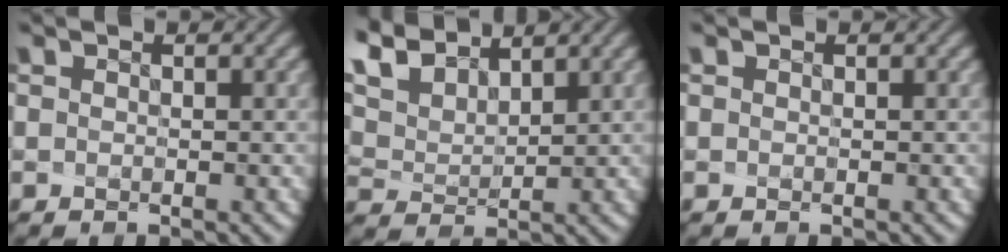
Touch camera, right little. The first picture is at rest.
{"total": 3.4, "force": [3.1, 0.8, 1.0], "torque": [-0.046, 0.001, 0.066]}
{"total": 0.0}